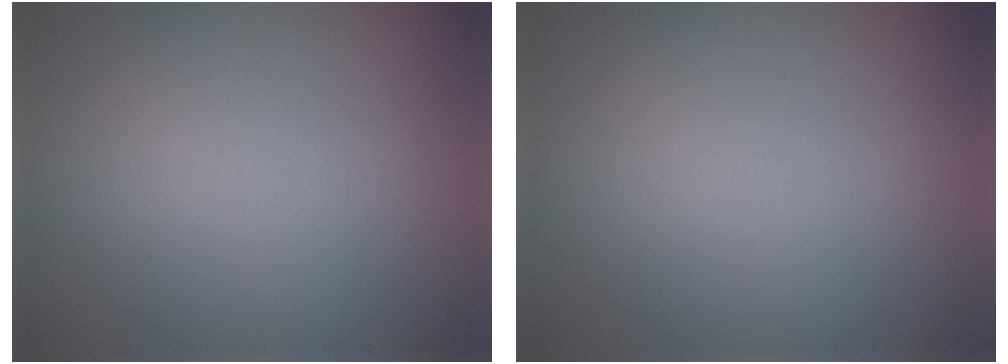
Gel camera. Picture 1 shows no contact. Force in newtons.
{"total": 0.0}